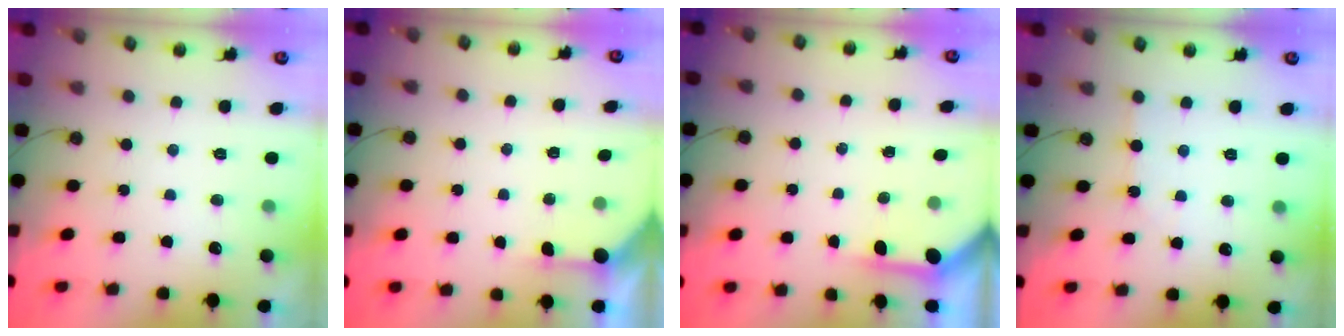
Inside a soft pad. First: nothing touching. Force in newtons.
{"total": 2.6, "press": 2.6, "slide": 0.4}
{"total": 3.7, "press": 3.7, "slide": 0.4}
{"total": 2.1, "press": 2.1, "slide": 0.4}